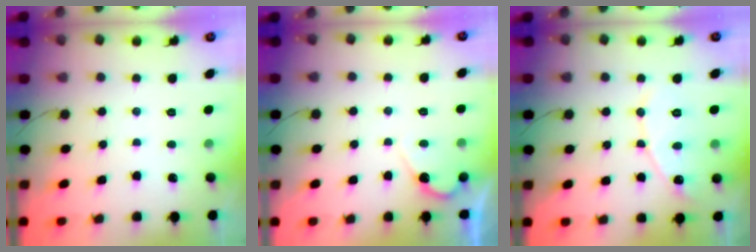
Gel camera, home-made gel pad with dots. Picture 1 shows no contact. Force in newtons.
{"total": 5.2, "press": 5.1, "slide": 0.4}
{"total": 8.7, "press": 8.7, "slide": 0.9}